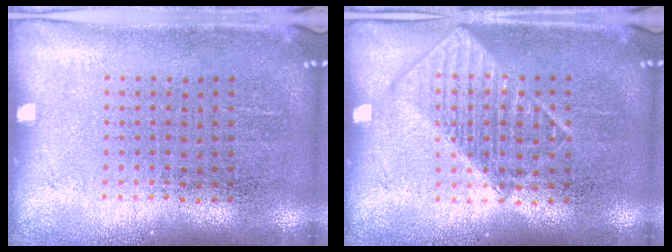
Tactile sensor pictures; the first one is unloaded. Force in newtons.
{"total": 1.0, "press": 1.0, "slide": 0.1}